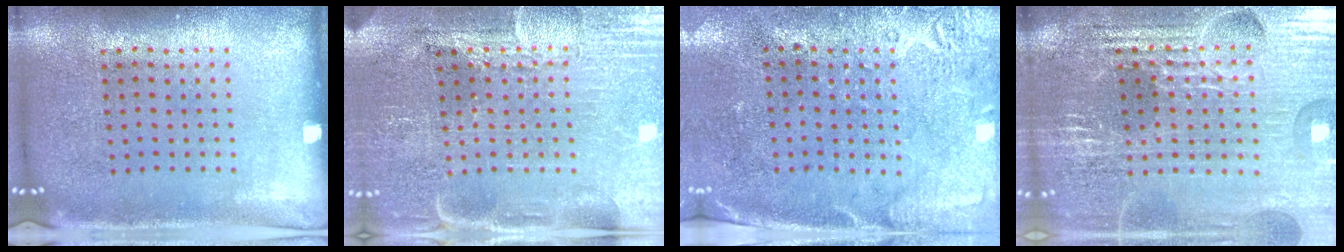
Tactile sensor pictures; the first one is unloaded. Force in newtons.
{"total": 4.0, "press": 3.8, "slide": 1.4}
{"total": 2.7, "press": 2.2, "slide": 1.6}
{"total": 4.7, "press": 4.5, "slide": 1.5}